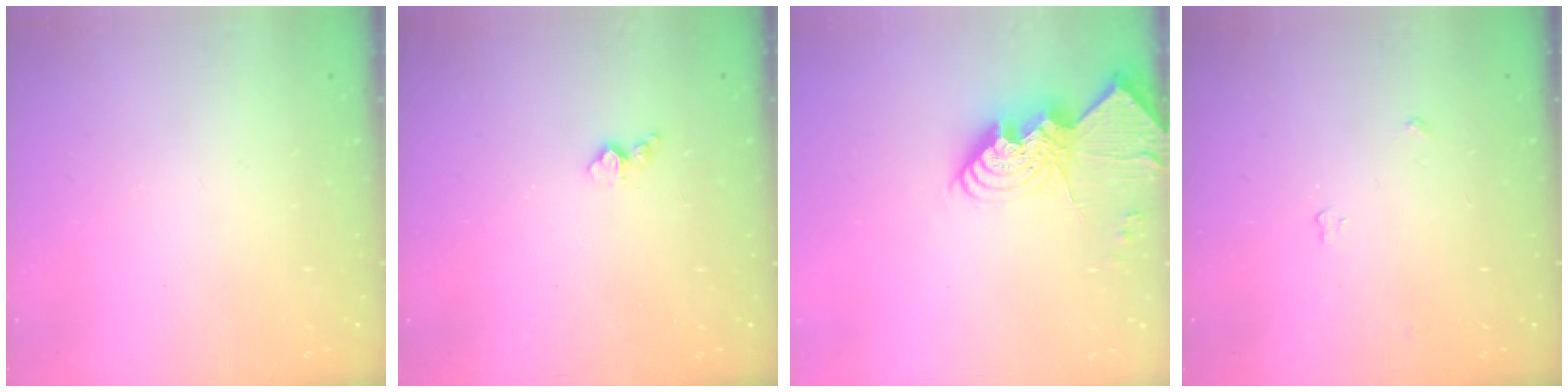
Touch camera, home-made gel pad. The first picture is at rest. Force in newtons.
{"total": 3.7, "press": 3.6, "slide": 0.5}
{"total": 14.7, "press": 14.6, "slide": 1.4}
{"total": 3.0, "press": 2.9, "slide": 0.5}